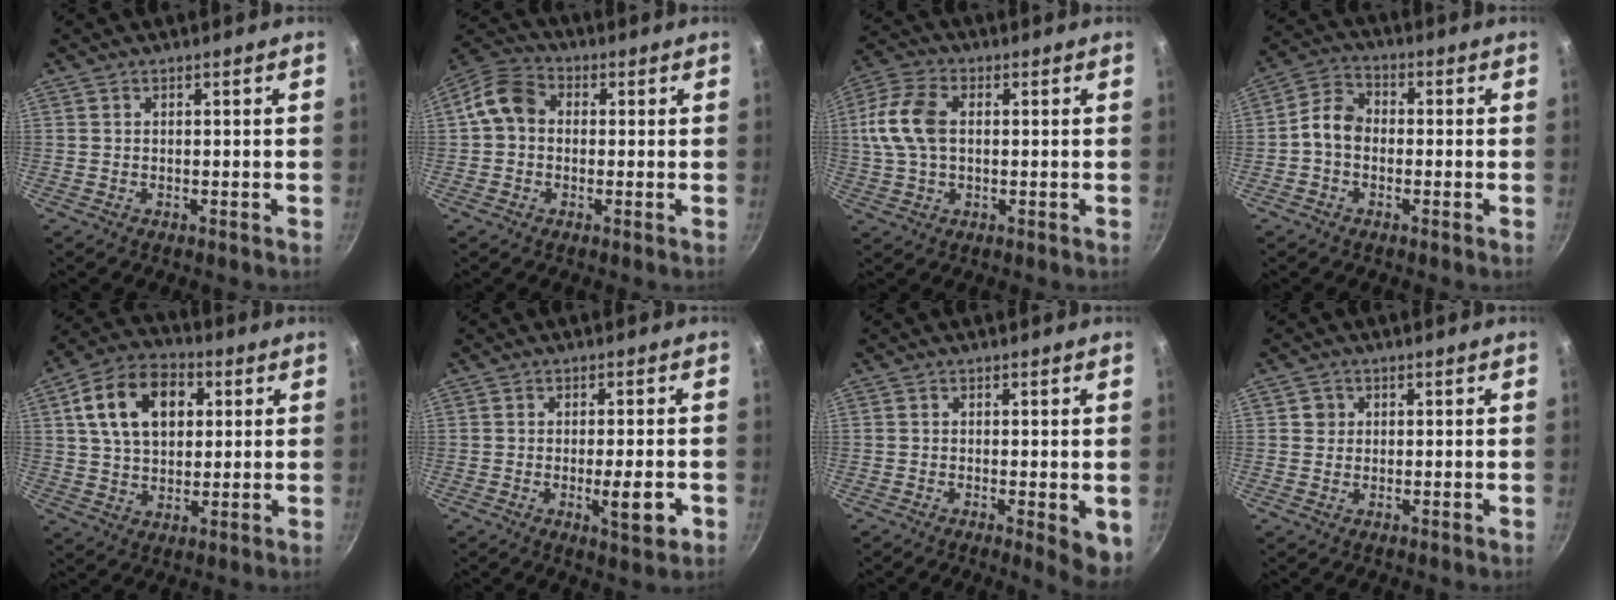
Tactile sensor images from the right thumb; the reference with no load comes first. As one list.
[{"total": 7.8, "force": [0.3, 6.3, 4.6], "torque": [-0.068, 0.022, -0.015]}, {"total": 10.9, "force": [1.2, 6.8, 8.4], "torque": [-0.173, 0.019, 0.013]}, {"total": 6.0, "force": [-1.1, 4.6, 3.8], "torque": [-0.054, 0.026, -0.036]}, {"total": 15.1, "force": [4.2, 10.2, 10.3], "torque": [-0.152, 0.009, 0.061]}, {"total": 6.2, "force": [-1.7, 1.5, 5.7], "torque": [-0.073, 0.001, -0.023]}, {"total": 5.2, "force": [-1.0, 1.7, 4.8], "torque": [-0.053, -0.008, -0.011]}, {"total": 2.2, "force": [0.4, 2.1, 0.4], "torque": [0.005, 0.004, 0.003]}]